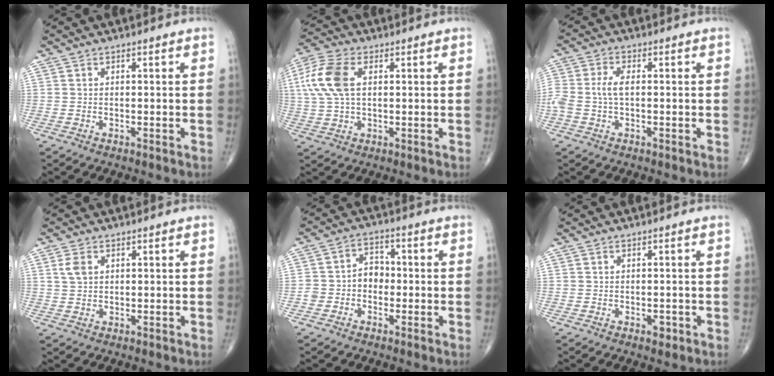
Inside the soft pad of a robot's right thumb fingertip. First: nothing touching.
{"total": 10.8, "force": [2.3, 6.1, 8.7], "torque": [-0.206, 0.015, 0.043]}
{"total": 5.1, "force": [-0.2, 2.7, 4.3], "torque": [-0.118, 0.014, -0.006]}
{"total": 2.8, "force": [1.0, 1.9, 1.8], "torque": [-0.036, 0.003, 0.024]}
{"total": 5.5, "force": [-1.1, 4.6, 2.9], "torque": [-0.026, 0.029, -0.029]}
{"total": 1.4, "force": [-0.6, 0.8, 0.9], "torque": [-0.006, 0.000, -0.008]}